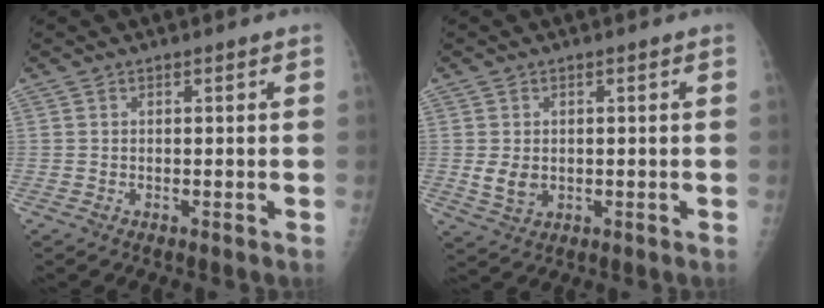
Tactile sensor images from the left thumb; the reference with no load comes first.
{"total": 3.7, "force": [0.1, 2.9, 2.4], "torque": [-0.034, -0.008, 0.012]}